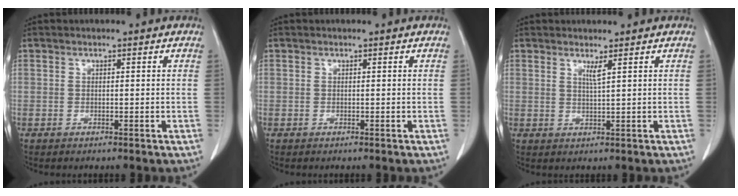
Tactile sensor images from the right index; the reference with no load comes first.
{"total": 0.0}
{"total": 1.5, "force": [0.9, -0.4, 1.2], "torque": [-0.025, -0.011, 0.019]}